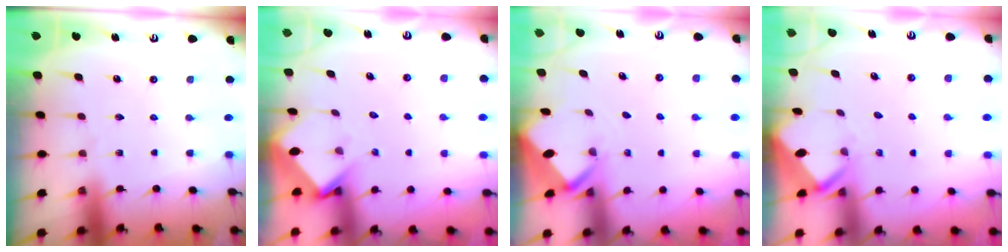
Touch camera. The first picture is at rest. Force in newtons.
{"total": 3.5, "press": 3.5, "slide": 0.2}
{"total": 2.0, "press": 2.0, "slide": 0.0}
{"total": 3.0, "press": 3.0, "slide": 0.1}